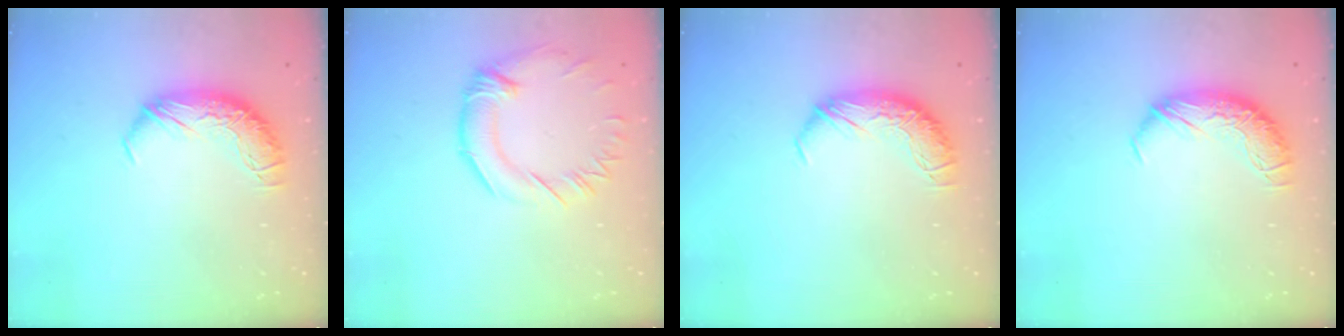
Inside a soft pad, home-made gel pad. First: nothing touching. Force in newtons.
{"total": 1.3, "press": 0.4, "slide": 1.3}
{"total": 0.0}
{"total": 0.0}